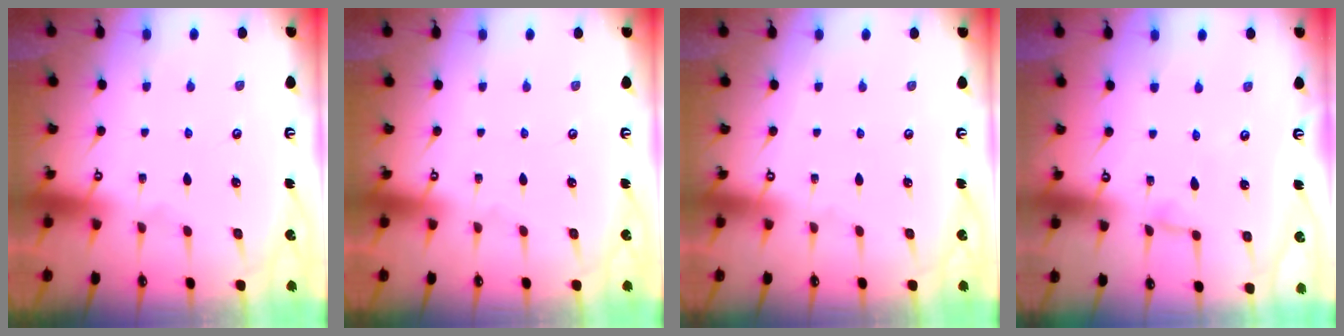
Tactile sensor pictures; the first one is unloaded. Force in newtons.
{"total": 0.0}
{"total": 0.0}
{"total": 2.5, "press": 2.5, "slide": 0.2}